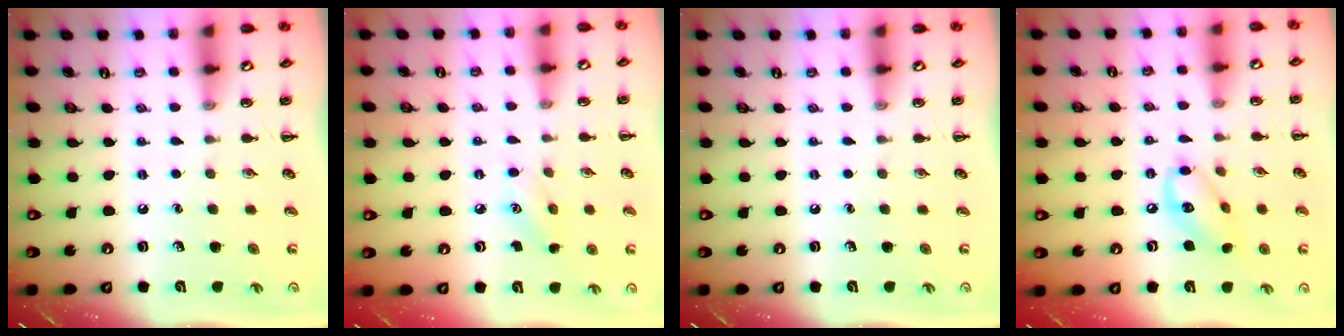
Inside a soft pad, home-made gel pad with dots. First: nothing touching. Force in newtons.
{"total": 4.8, "press": 4.6, "slide": 1.3}
{"total": 0.0}
{"total": 9.4, "press": 9.2, "slide": 1.8}